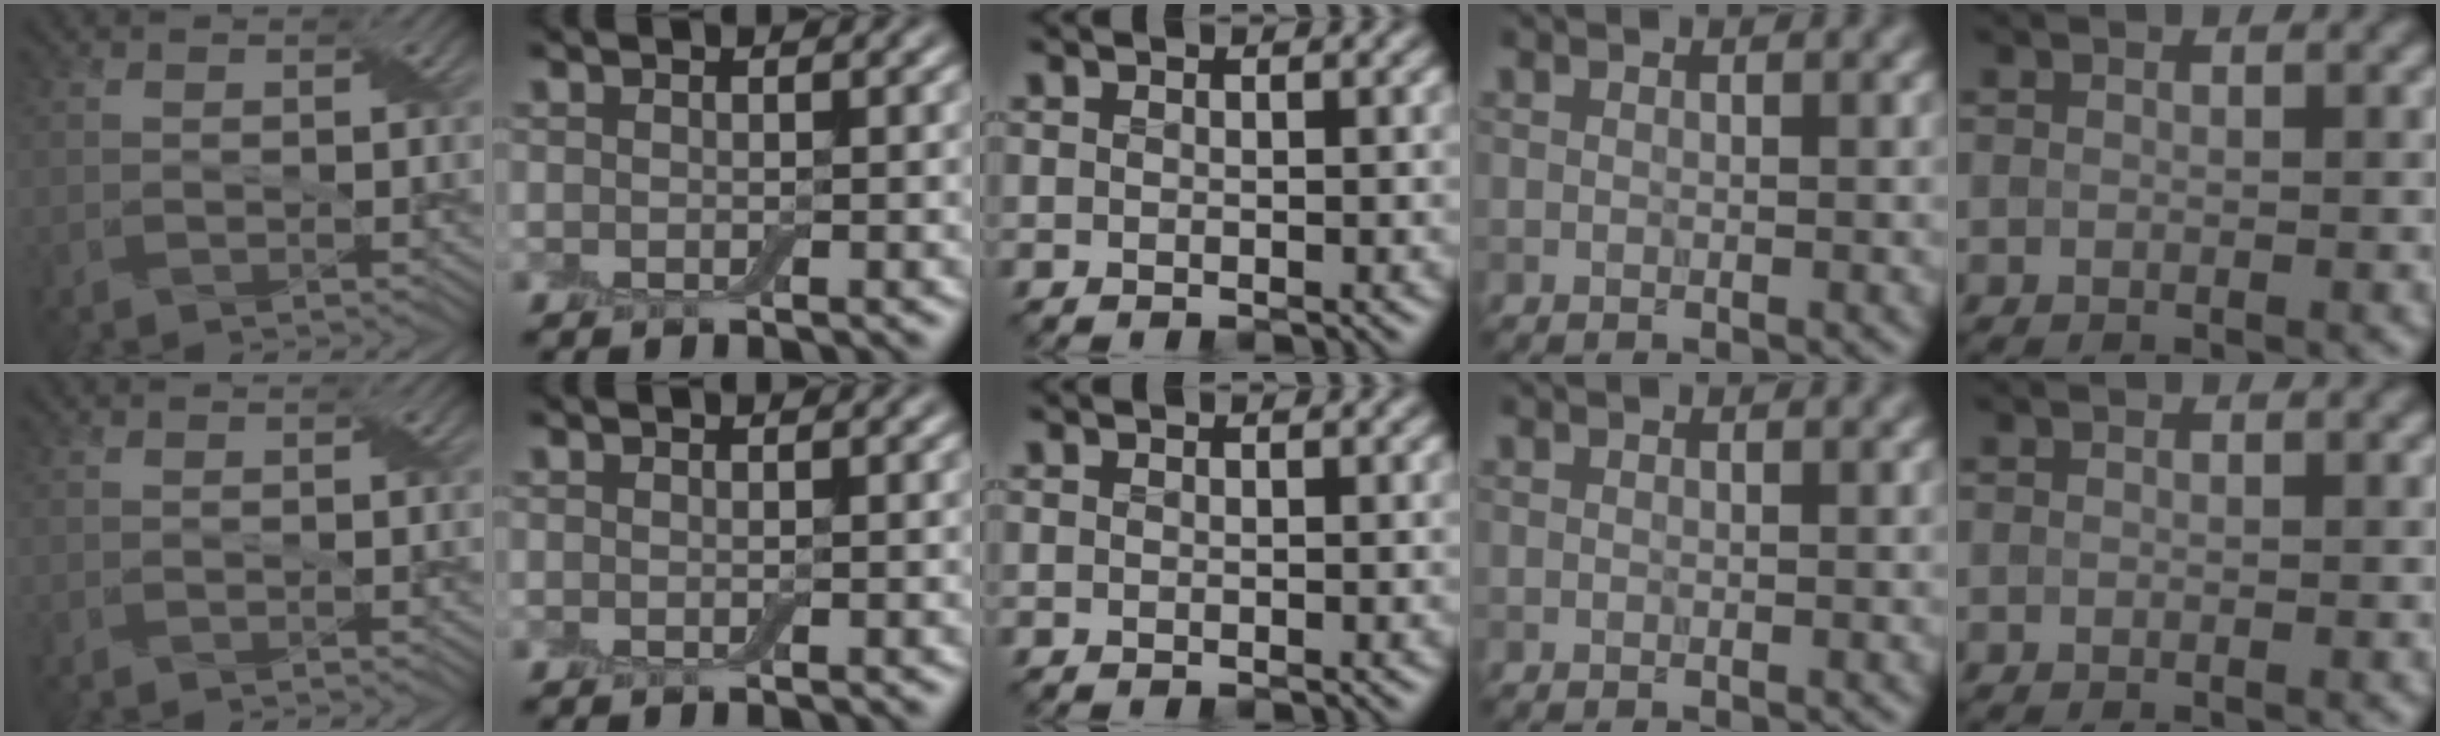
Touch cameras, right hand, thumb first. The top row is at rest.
{}